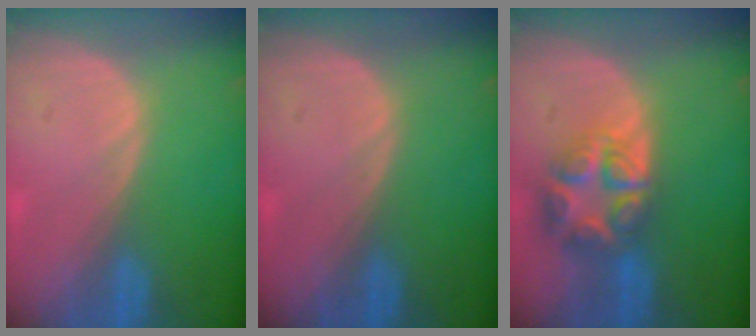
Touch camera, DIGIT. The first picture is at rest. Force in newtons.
{"total": 0.0}
{"total": 8.0, "press": 7.0, "slide": 3.8}